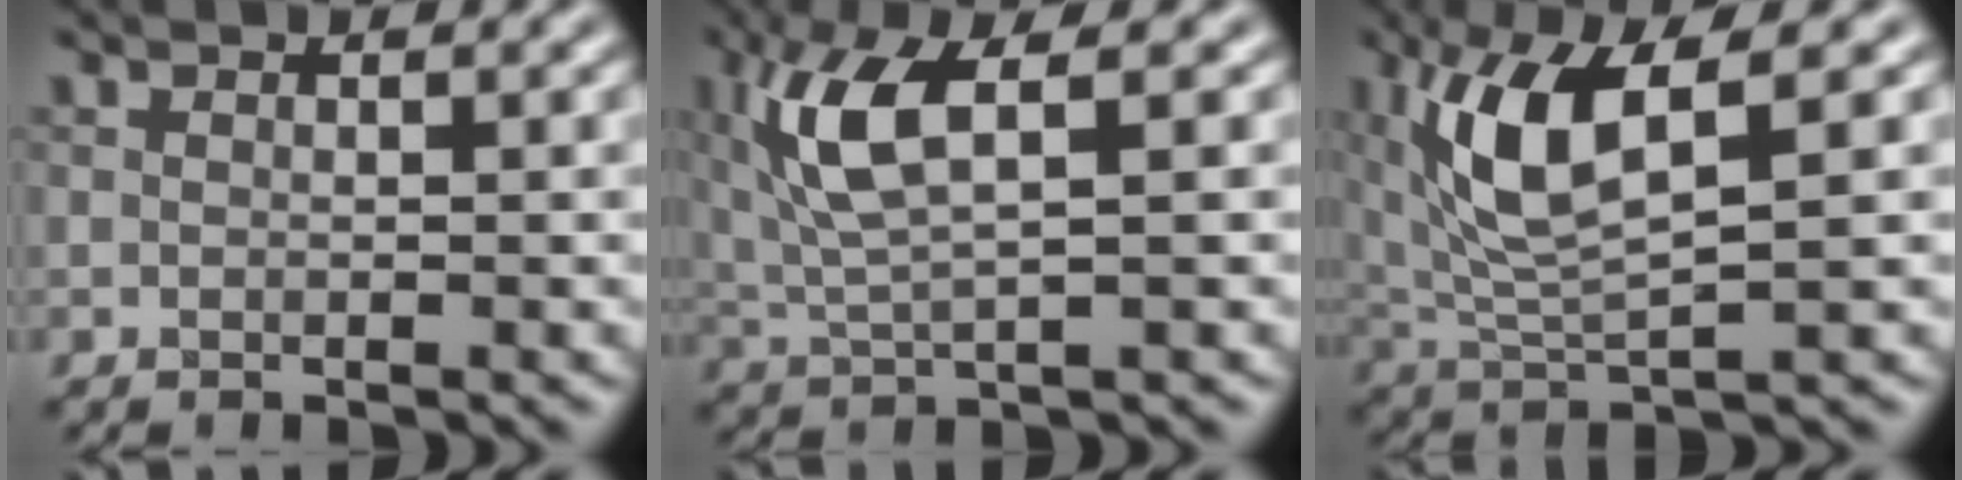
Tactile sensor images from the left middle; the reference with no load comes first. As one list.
[{"total": 5.9, "force": [1.9, 1.6, 5.3], "torque": [-0.127, 0.004, 0.039]}, {"total": 7.0, "force": [2.4, 2.0, 6.2], "torque": [-0.143, -0.002, 0.048]}]